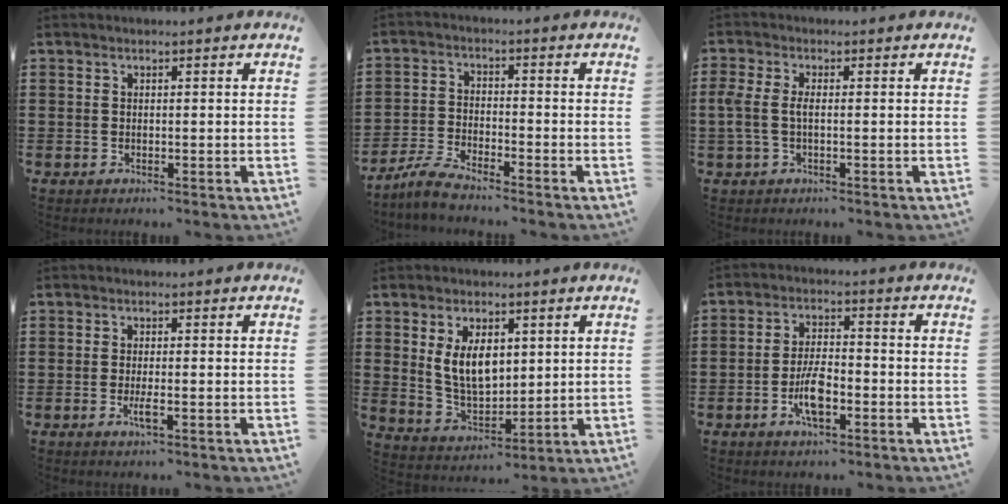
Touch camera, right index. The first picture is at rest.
{"total": 4.5, "force": [-4.3, 0.2, 1.4], "torque": [-0.048, -0.007, -0.089]}
{"total": 2.8, "force": [-0.5, 1.1, 2.5], "torque": [-0.068, -0.005, -0.017]}
{"total": 2.5, "force": [-1.0, 0.3, 2.3], "torque": [-0.054, -0.008, -0.022]}
{"total": 7.6, "force": [2.0, 4.5, 5.8], "torque": [-0.116, 0.004, 0.032]}
{"total": 6.2, "force": [-2.4, 2.4, 5.2], "torque": [-0.114, 0.001, -0.049]}